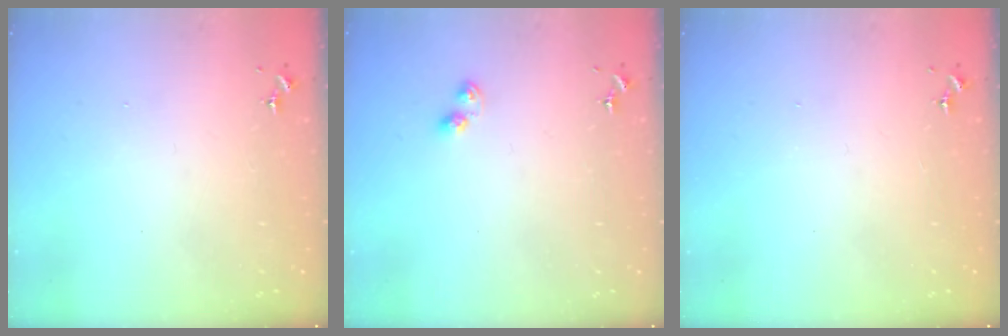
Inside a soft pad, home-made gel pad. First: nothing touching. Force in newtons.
{"total": 4.1, "press": 4.0, "slide": 0.5}
{"total": 0.0}